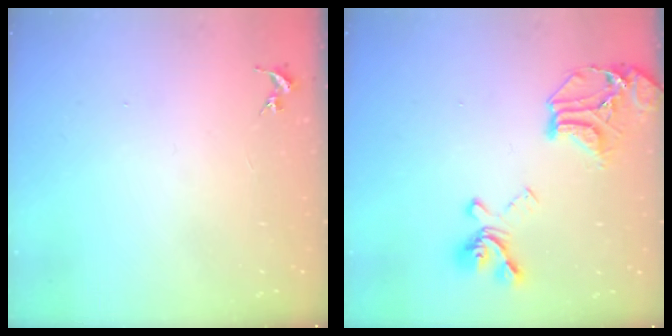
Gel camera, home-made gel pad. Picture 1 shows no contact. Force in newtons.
{"total": 19.6, "press": 19.5, "slide": 2.1}